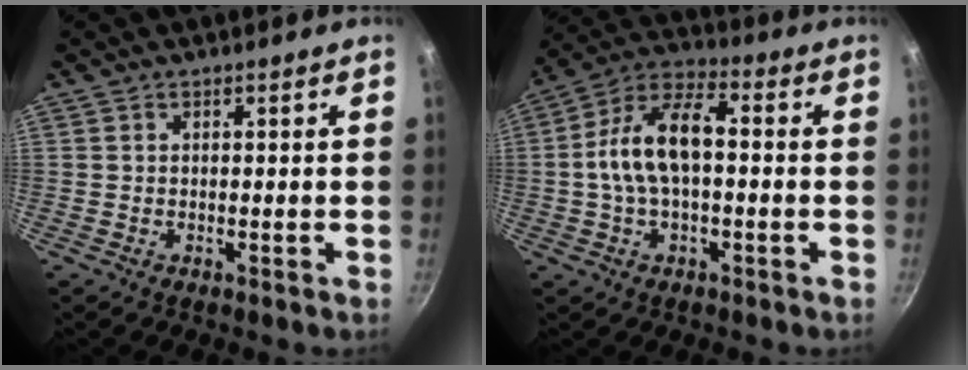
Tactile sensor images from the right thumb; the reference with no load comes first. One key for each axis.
{"total": 13.2, "fx": -0.2, "fy": 6.9, "fz": 11.3, "tx": -0.195, "ty": 0.042, "tz": -0.018}